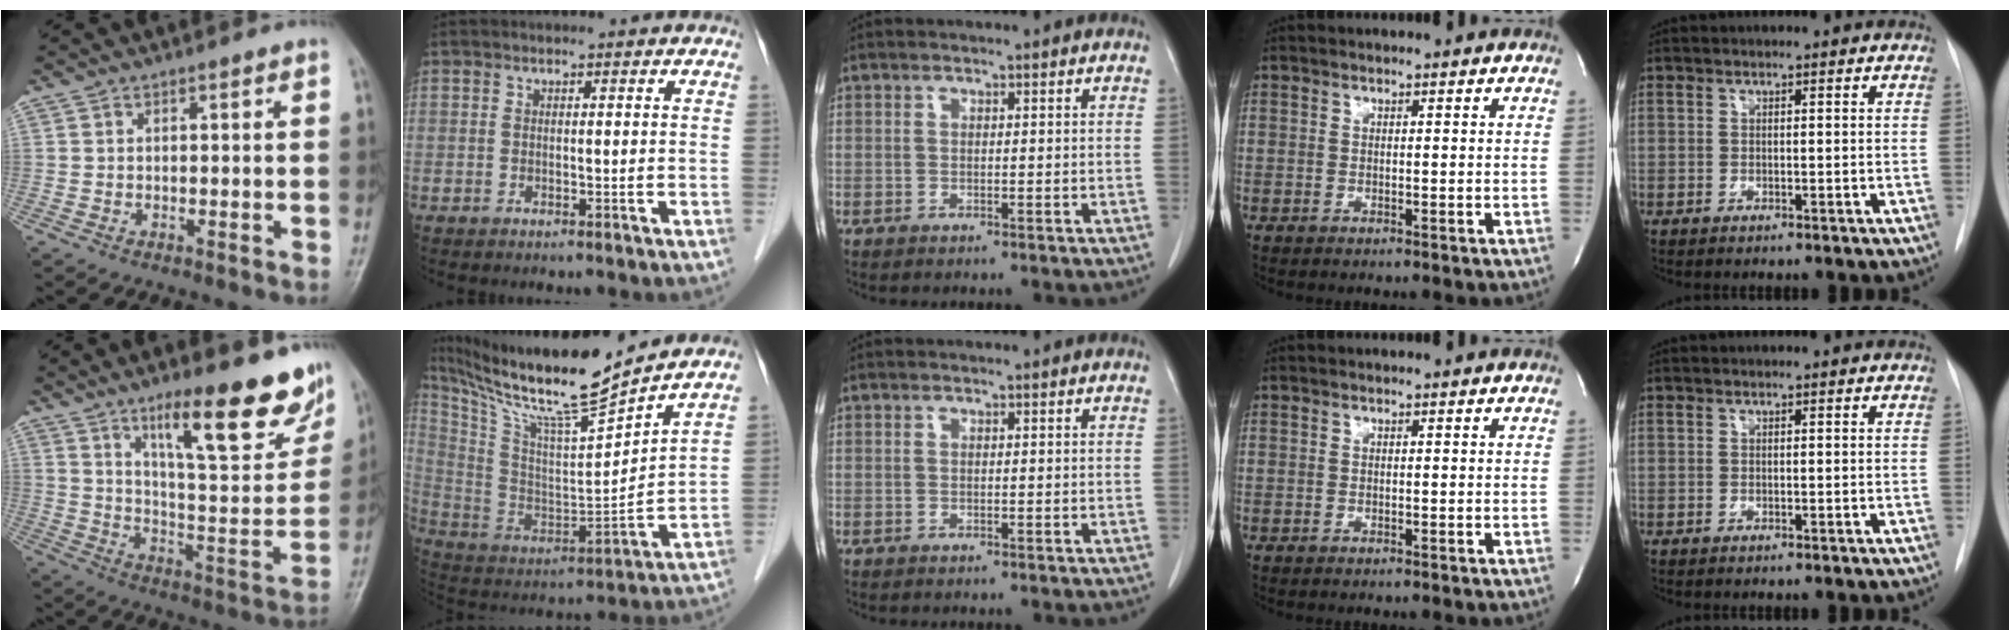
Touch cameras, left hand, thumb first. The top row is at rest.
{"thumb": {"total": 20.8, "force": [13.1, 5.3, 15.3], "torque": [-0.177, -0.073, 0.204]}, "index": {"total": 17.6, "force": [15.2, -0.6, 8.8], "torque": [-0.172, -0.017, 0.275]}}